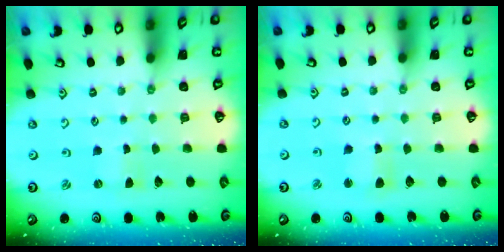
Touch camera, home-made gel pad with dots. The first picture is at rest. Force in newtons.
{"total": 3.3, "press": 3.3, "slide": 0.4}